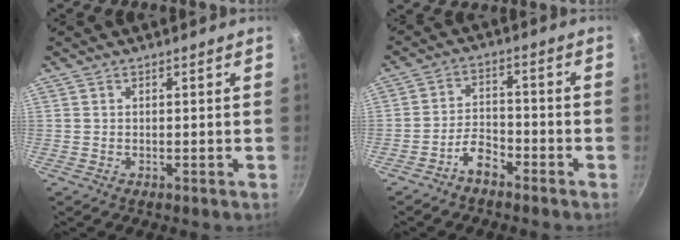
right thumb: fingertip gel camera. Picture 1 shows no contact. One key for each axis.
{"total": 4.8, "fx": -3.6, "fy": 2.1, "fz": 2.4, "tx": -0.039, "ty": 0.038, "tz": -0.069}